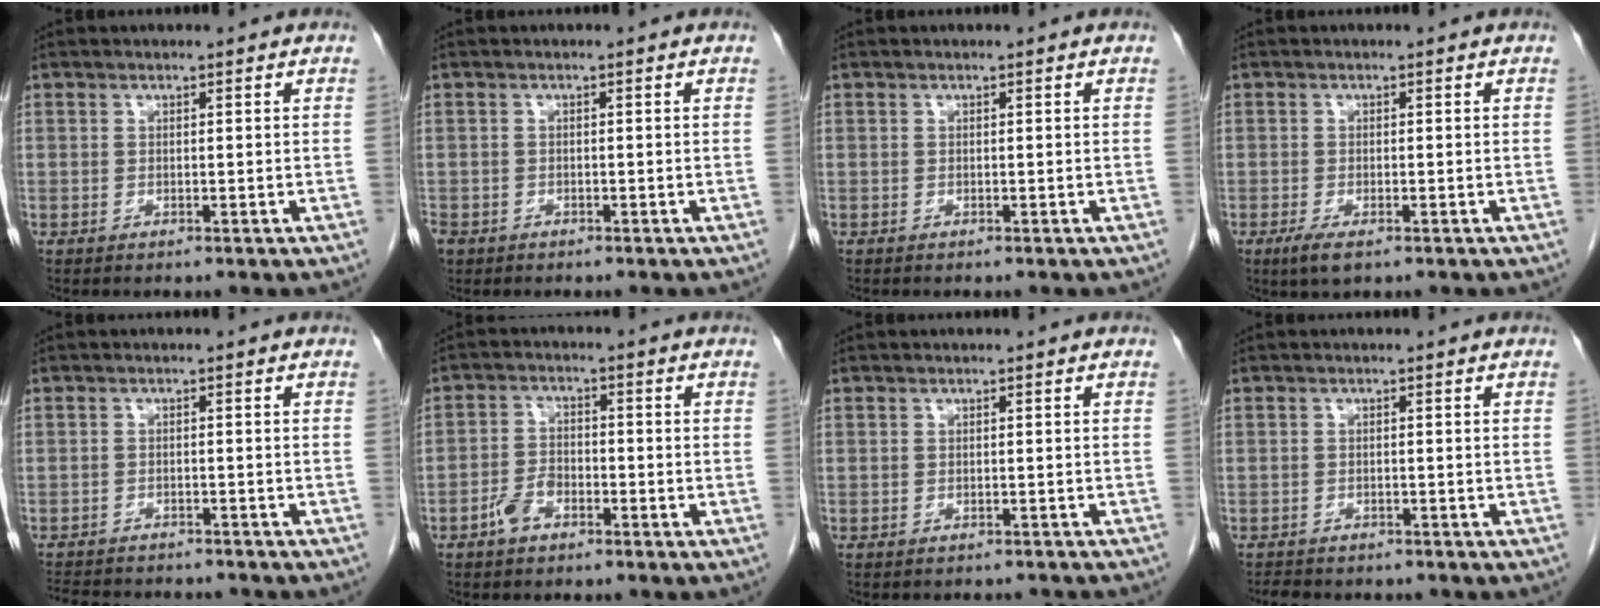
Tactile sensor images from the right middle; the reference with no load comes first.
{"total": 3.0, "force": [-2.1, 2.1, 0.9], "torque": [-0.025, -0.004, -0.037]}
{"total": 0.0}
{"total": 3.0, "force": [-1.7, 0.9, 2.3], "torque": [-0.048, -0.005, -0.029]}
{"total": 11.6, "force": [-10.6, 2.8, 3.9], "torque": [-0.077, -0.002, -0.140]}
{"total": 3.9, "force": [-2.4, 2.2, 2.2], "torque": [-0.049, 0.005, -0.046]}
{"total": 3.9, "force": [-3.7, 1.1, 0.6], "torque": [-0.005, -0.004, -0.040]}
{"total": 5.3, "force": [-4.6, 1.9, 1.8], "torque": [-0.032, -0.005, -0.062]}